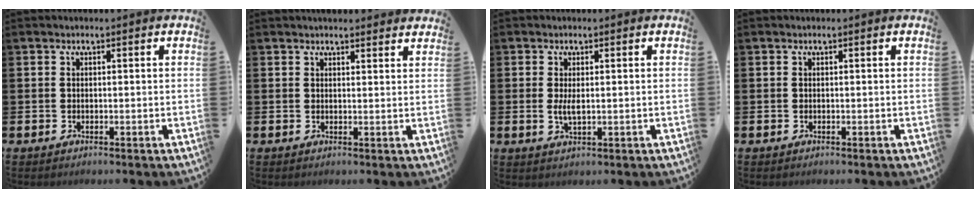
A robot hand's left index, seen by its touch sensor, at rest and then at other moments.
{"total": 2.1, "force": [2.1, 0.2, -0.1], "torque": [0.011, -0.013, 0.037]}
{"total": 2.1, "force": [0.2, 0.7, 2.0], "torque": [-0.026, -0.004, 0.000]}
{"total": 0.0}